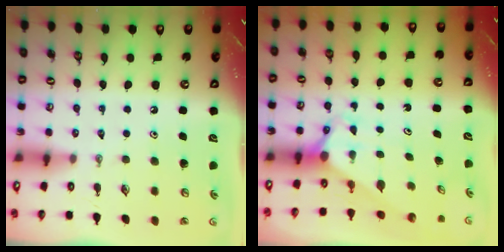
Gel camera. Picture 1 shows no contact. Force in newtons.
{"total": 2.9, "press": 2.9, "slide": 0.0}